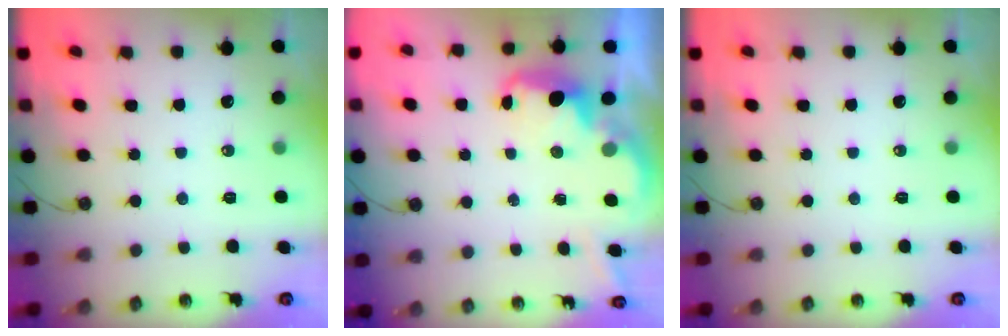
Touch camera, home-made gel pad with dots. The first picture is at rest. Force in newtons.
{"total": 3.0, "press": 2.9, "slide": 0.7}
{"total": 0.0}